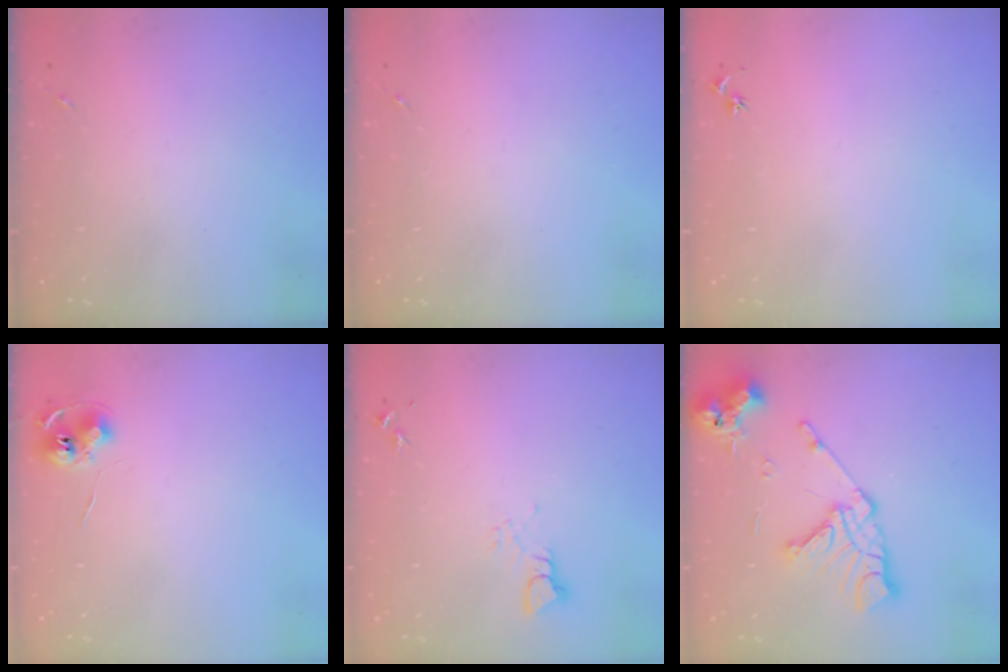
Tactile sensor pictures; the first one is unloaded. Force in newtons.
{"total": 0.0}
{"total": 3.0, "press": 2.9, "slide": 0.3}
{"total": 7.5, "press": 7.5, "slide": 0.5}
{"total": 3.3, "press": 3.3, "slide": 0.4}
{"total": 15.5, "press": 15.4, "slide": 1.9}